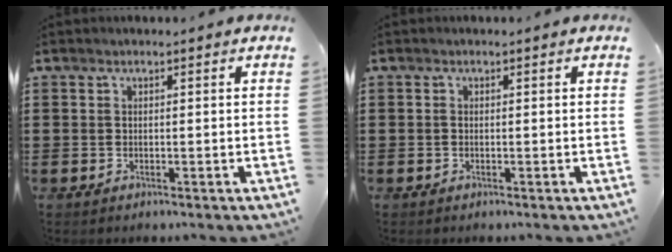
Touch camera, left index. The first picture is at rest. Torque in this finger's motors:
{"motor_torque": [0.06, 0.07, 0.03, 0.00]}